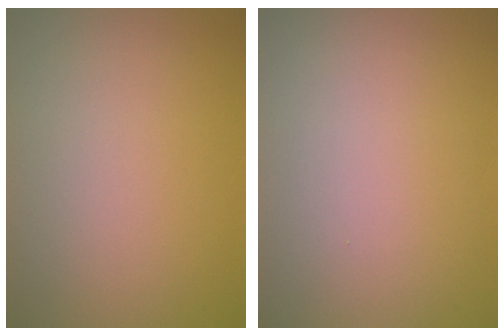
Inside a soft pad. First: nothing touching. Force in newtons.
{"total": 0.0}